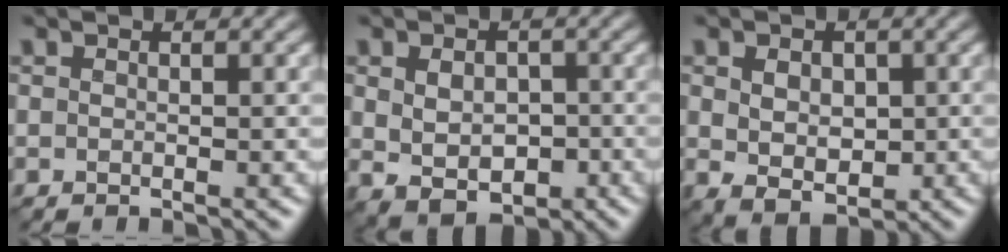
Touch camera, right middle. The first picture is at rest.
{"total": 4.2, "force": [-0.5, 3.0, 2.9], "torque": [-0.052, -0.006, -0.001]}
{"total": 3.4, "force": [0.0, 2.5, 2.4], "torque": [-0.044, 0.000, 0.006]}